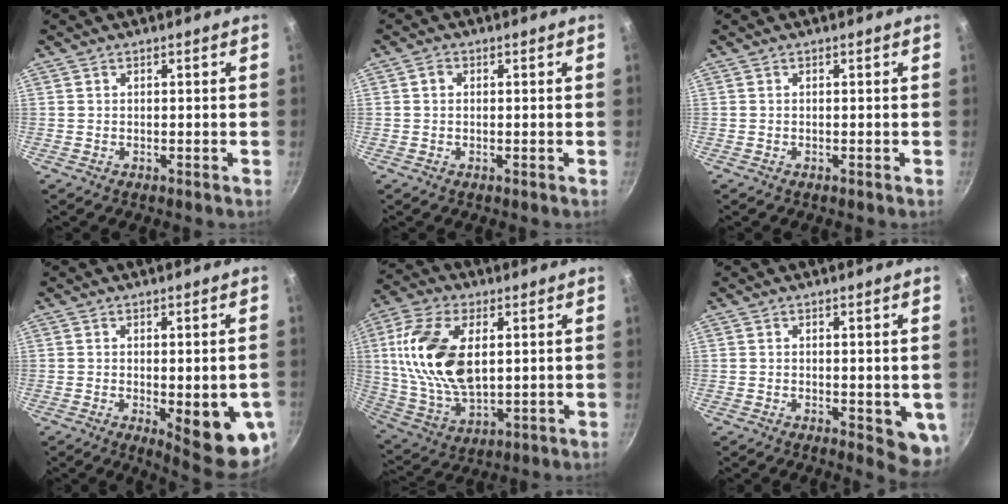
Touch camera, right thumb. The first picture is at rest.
{"total": 1.5, "force": [0.3, 1.2, 0.8], "torque": [-0.012, 0.004, 0.003]}
{"total": 0.0}
{"total": 13.5, "force": [-2.8, 4.2, 12.5], "torque": [-0.130, -0.015, -0.027]}
{"total": 18.5, "force": [3.7, 10.4, 14.8], "torque": [-0.277, -0.007, 0.076]}
{"total": 5.6, "force": [-0.3, 2.5, 5.0], "torque": [-0.050, -0.012, -0.001]}